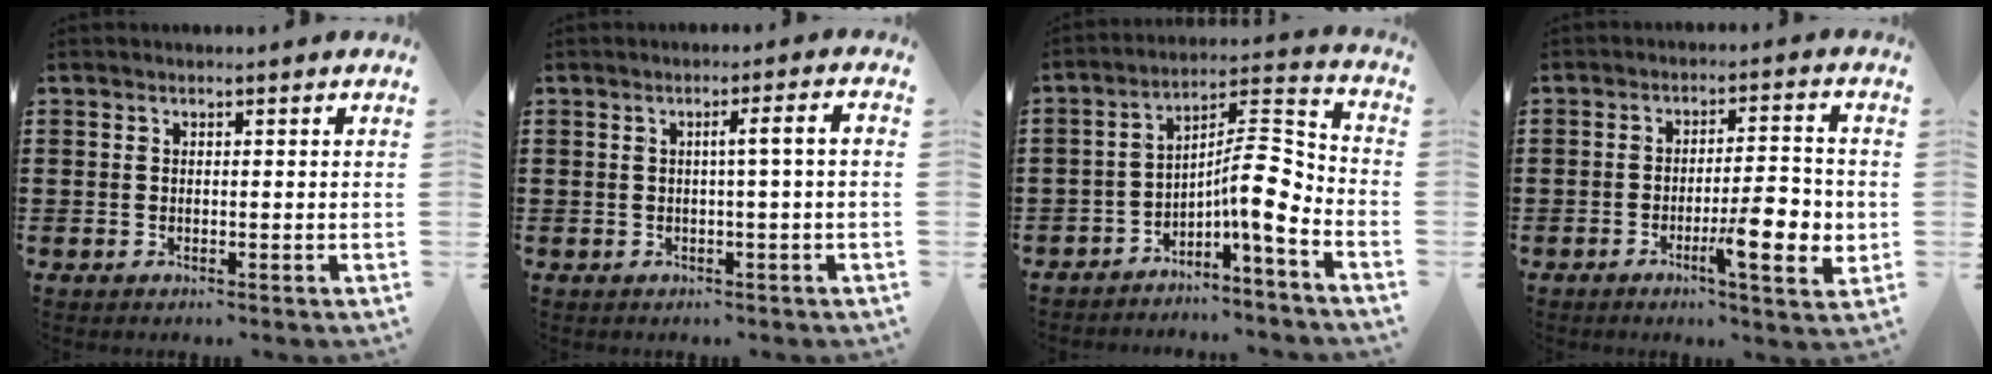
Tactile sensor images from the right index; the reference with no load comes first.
{"total": 3.0, "force": [-0.2, -0.3, 3.0], "torque": [-0.053, -0.004, -0.007]}
{"total": 9.5, "force": [-3.1, 2.2, 8.7], "torque": [-0.137, -0.017, -0.064]}
{"total": 8.9, "force": [-2.5, 2.2, 8.2], "torque": [-0.115, -0.003, -0.040]}